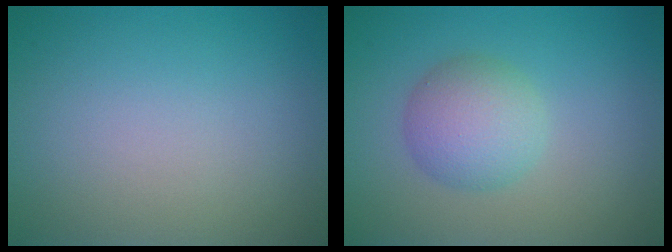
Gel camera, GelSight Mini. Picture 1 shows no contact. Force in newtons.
{"total": 3.9, "press": 3.9, "slide": 0.1}